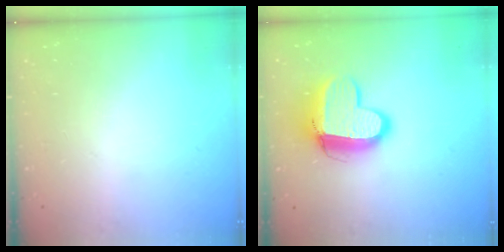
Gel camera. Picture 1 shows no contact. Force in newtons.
{"total": 12.9, "press": 12.8, "slide": 1.4}